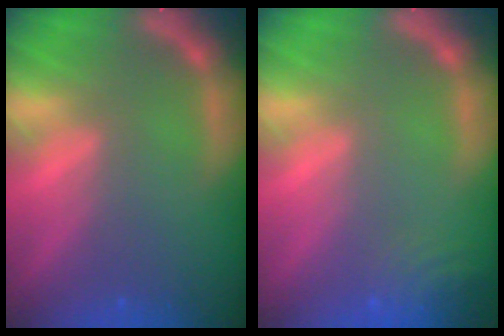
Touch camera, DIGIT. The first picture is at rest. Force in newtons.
{"total": 4.6}